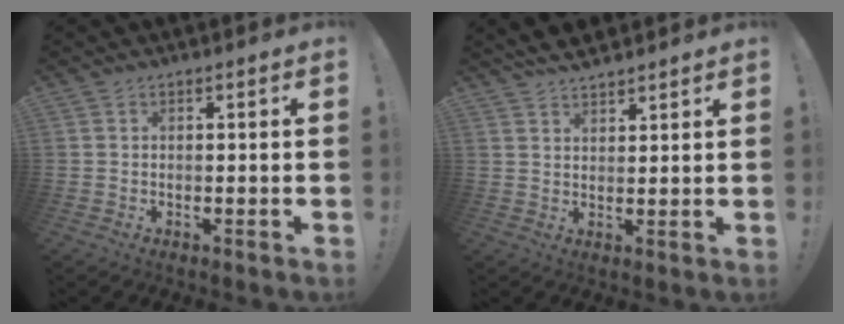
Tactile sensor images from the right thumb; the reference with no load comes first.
{"total": 4.6, "force": [4.3, 1.1, 1.1], "torque": [-0.023, -0.026, 0.080]}